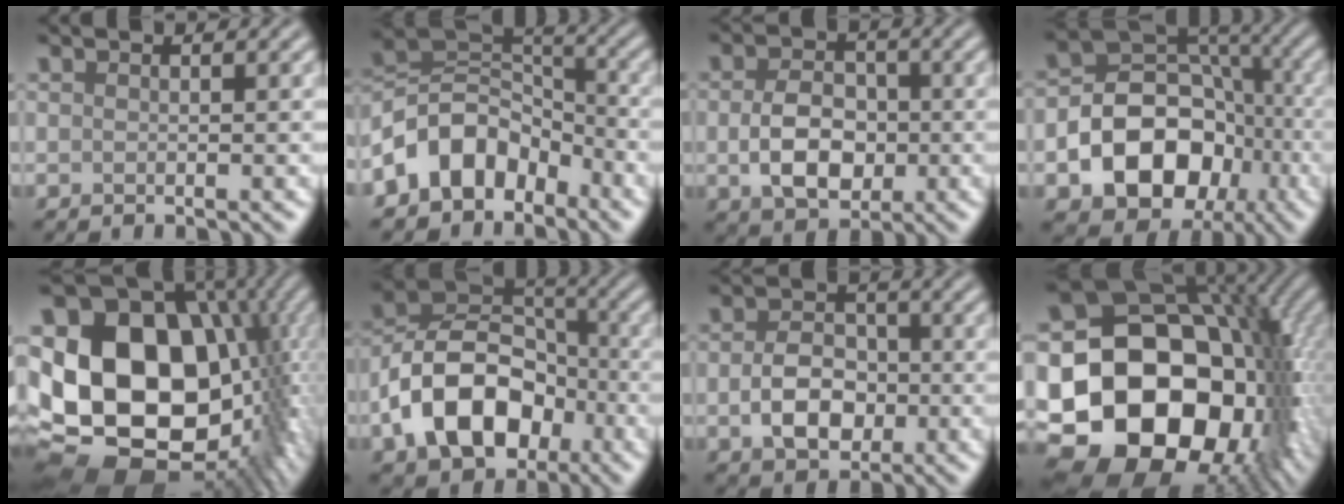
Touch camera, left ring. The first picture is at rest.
{"total": 6.9, "force": [-4.2, 4.7, 2.9], "torque": [-0.032, 0.011, -0.095]}
{"total": 5.2, "force": [-0.7, 3.6, 3.6], "torque": [-0.071, -0.005, -0.014]}
{"total": 10.7, "force": [-3.3, 7.9, 6.3], "torque": [-0.089, 0.000, -0.062]}
{"total": 19.2, "force": [-0.3, 14.2, 12.8], "torque": [-0.220, -0.014, 0.022]}
{"total": 10.4, "force": [-4.0, 7.1, 6.4], "torque": [-0.117, 0.005, -0.086]}
{"total": 4.7, "force": [-1.0, 3.3, 3.2], "torque": [-0.057, -0.001, -0.021]}
{"total": 23.6, "force": [-4.9, 18.2, 14.1], "torque": [-0.205, 0.000, -0.124]}